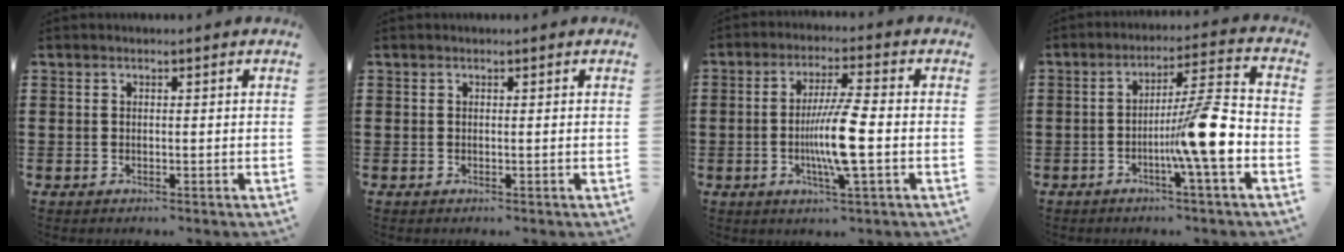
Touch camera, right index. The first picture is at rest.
{"total": 0.0}
{"total": 8.5, "force": [-1.7, 0.5, 8.3], "torque": [-0.168, -0.017, -0.039]}
{"total": 11.1, "force": [-3.0, 0.6, 10.7], "torque": [-0.154, -0.008, -0.057]}